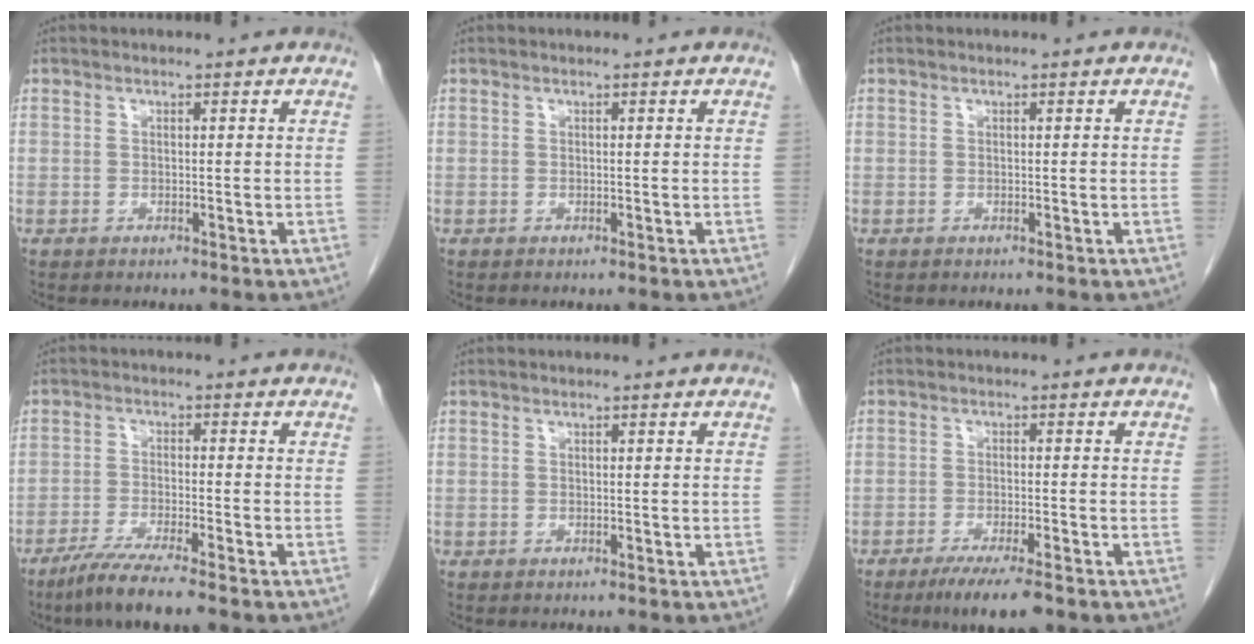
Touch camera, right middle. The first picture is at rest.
{"total": 0.0}
{"total": 0.0}
{"total": 7.0, "force": [-5.3, -0.3, 4.5], "torque": [-0.084, -0.021, -0.095]}
{"total": 0.0}
{"total": 7.0, "force": [-4.9, 0.9, 4.9], "torque": [-0.075, -0.015, -0.076]}